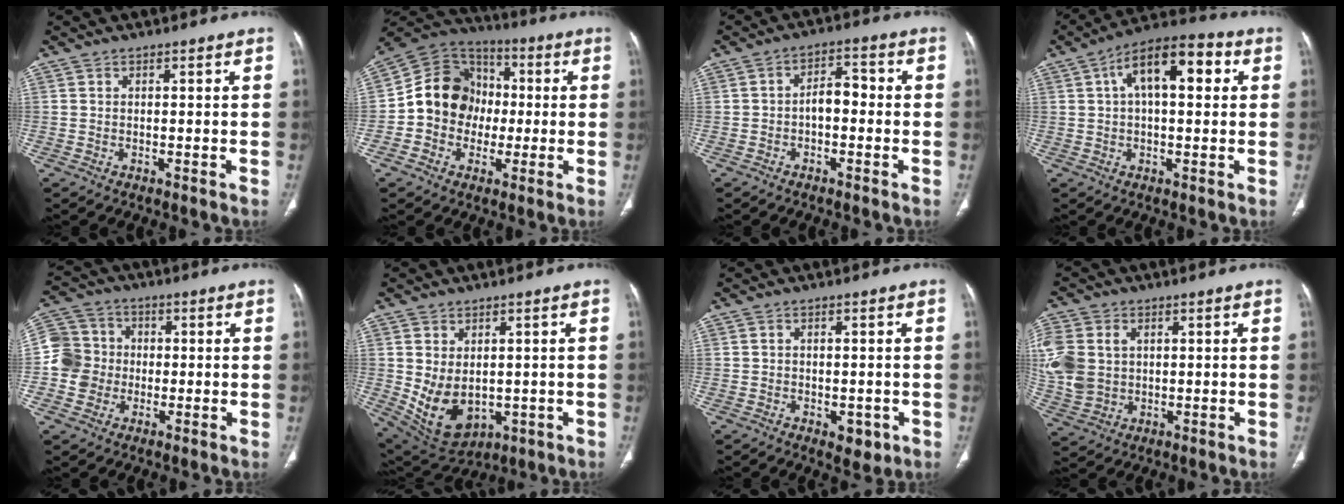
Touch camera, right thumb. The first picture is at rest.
{"total": 14.5, "force": [-1.0, 12.7, 7.0], "torque": [-0.085, 0.032, -0.027]}
{"total": 4.8, "force": [-0.9, 2.9, 3.7], "torque": [-0.046, 0.026, -0.022]}
{"total": 13.4, "force": [3.6, 6.3, 11.3], "torque": [-0.167, 0.030, 0.050]}
{"total": 9.1, "force": [-1.0, 8.7, 2.5], "torque": [-0.027, 0.024, -0.025]}
{"total": 10.9, "force": [-0.7, 7.4, 7.9], "torque": [-0.125, -0.009, 0.023]}
{"total": 3.6, "force": [-1.2, 2.3, 2.5], "torque": [-0.018, -0.001, -0.007]}
{"total": 14.0, "force": [2.0, 10.9, 8.6], "torque": [-0.218, 0.000, 0.049]}